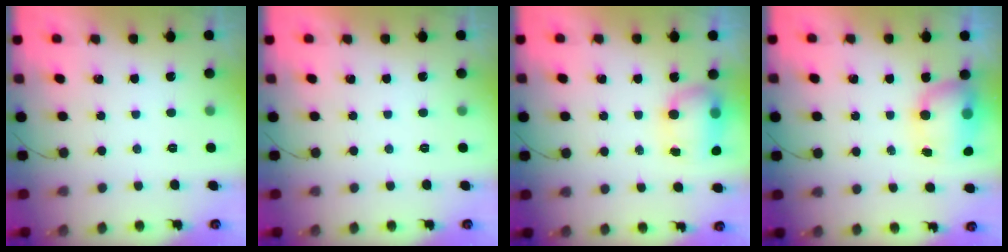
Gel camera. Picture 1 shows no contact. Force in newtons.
{"total": 0.0}
{"total": 7.1, "press": 7.0, "slide": 1.2}
{"total": 12.3, "press": 9.3, "slide": 8.1}